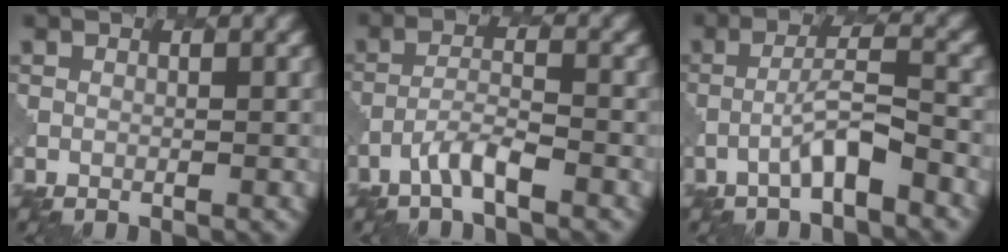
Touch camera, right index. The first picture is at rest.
{"total": 2.7, "force": [-1.8, 0.4, 2.0], "torque": [-0.039, 0.007, -0.039]}
{"total": 3.2, "force": [-1.7, 0.4, 2.7], "torque": [-0.049, 0.017, -0.031]}